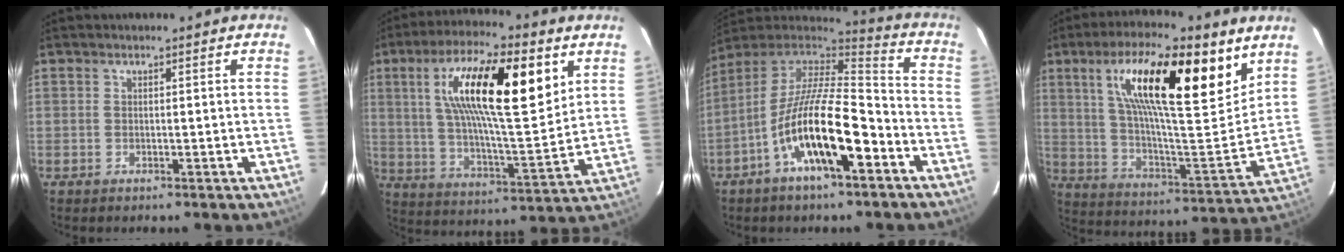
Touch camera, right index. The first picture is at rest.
{"total": 21.0, "force": [7.5, 5.7, 18.7], "torque": [-0.325, 0.015, 0.125]}
{"total": 18.5, "force": [-8.3, 5.8, 15.5], "torque": [-0.283, -0.012, -0.156]}
{"total": 24.3, "force": [12.6, 6.3, 19.8], "torque": [-0.327, 0.029, 0.214]}